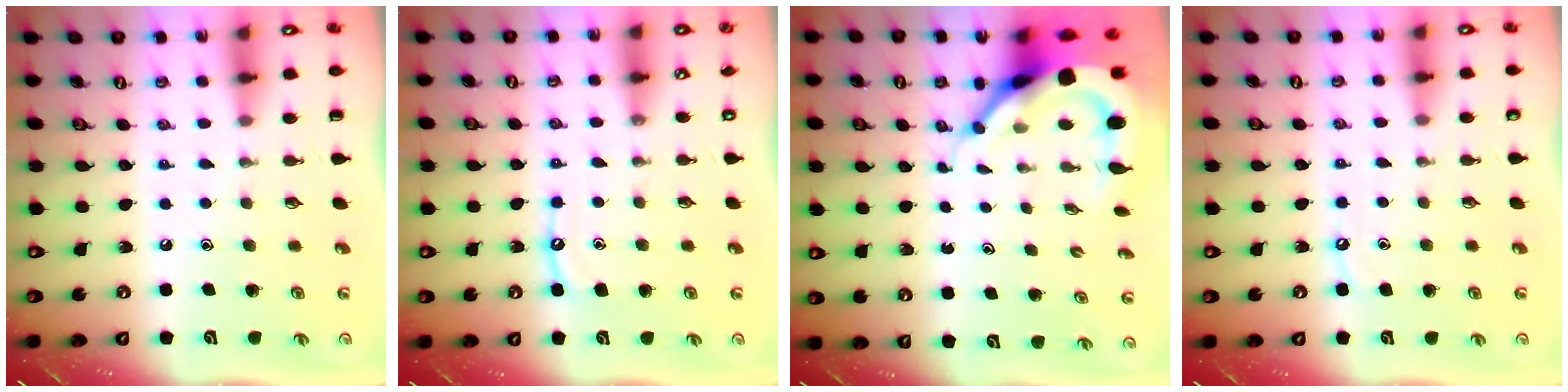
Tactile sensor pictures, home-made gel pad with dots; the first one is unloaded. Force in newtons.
{"total": 6.1, "press": 6.1, "slide": 0.6}
{"total": 9.5, "press": 9.5, "slide": 1.0}
{"total": 4.3, "press": 4.2, "slide": 0.6}